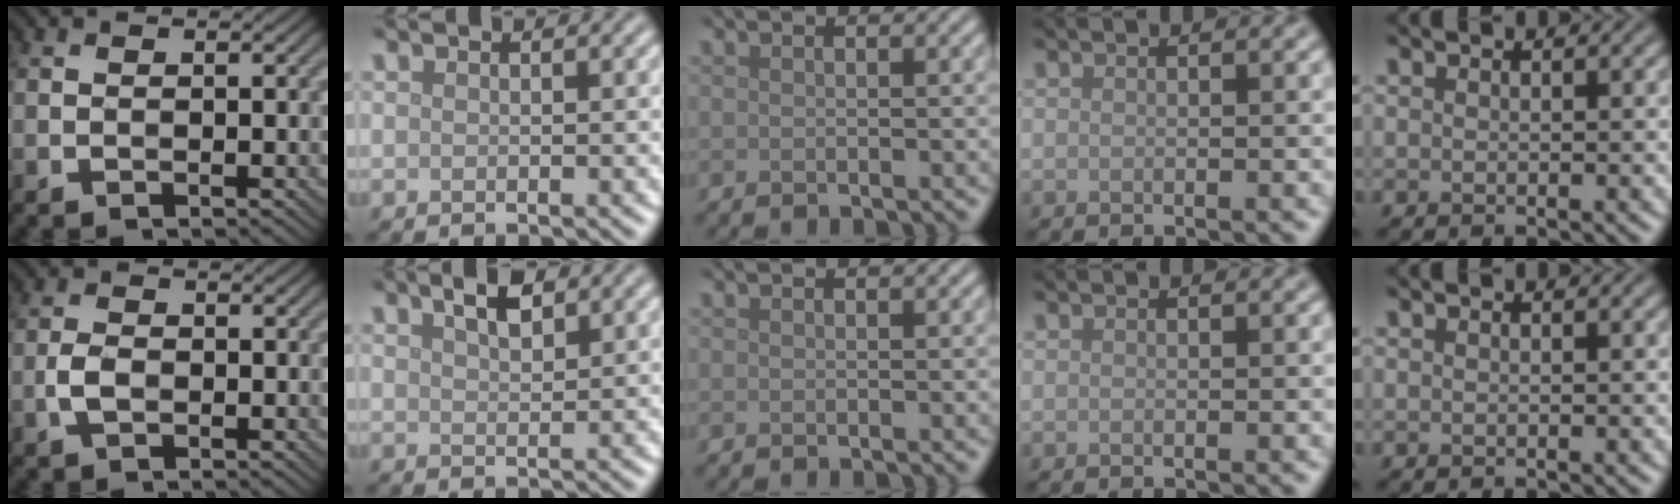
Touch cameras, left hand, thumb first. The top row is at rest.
{"thumb": {"total": 2.6, "force": [-0.8, 1.6, 1.9], "torque": [-0.042, 0.002, -0.018]}, "index": {"total": 2.5, "force": [1.6, 0.9, 1.6], "torque": [-0.030, 0.005, 0.031]}}